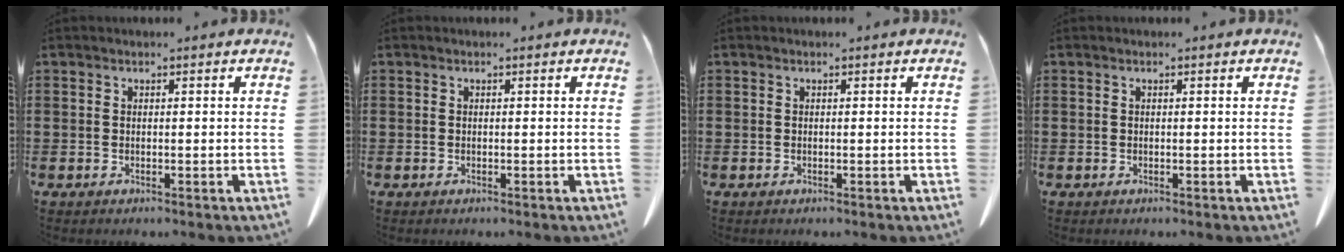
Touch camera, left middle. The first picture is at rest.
{"total": 0.0}
{"total": 0.0}
{"total": 0.0}